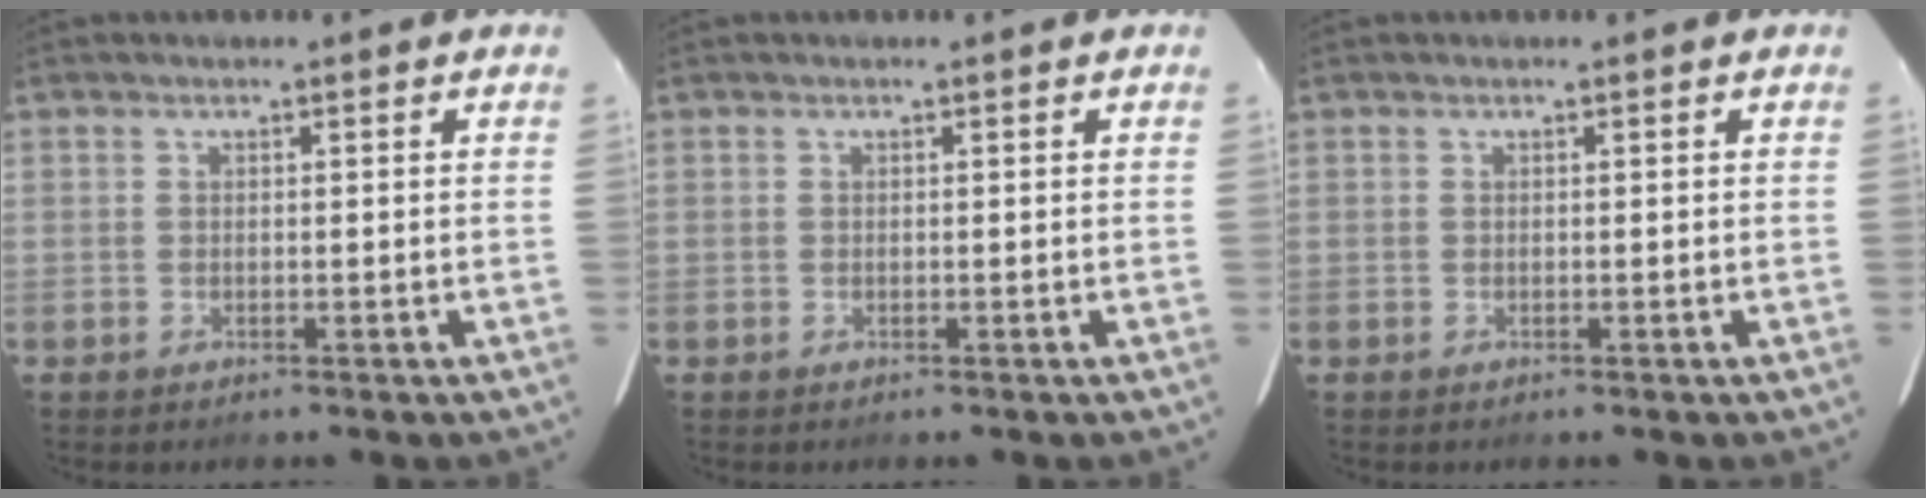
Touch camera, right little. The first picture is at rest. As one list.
[{"total": 0.0}, {"total": 0.0}]